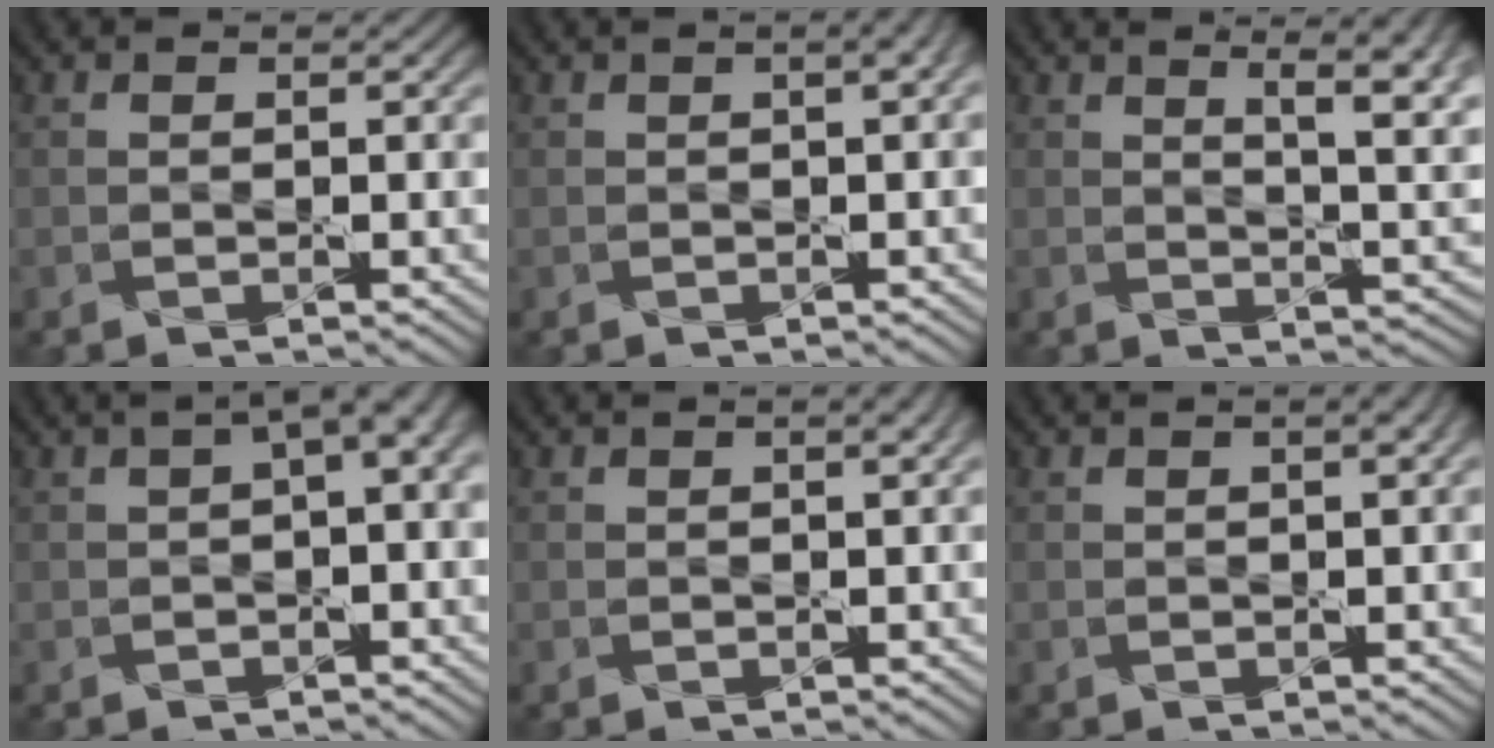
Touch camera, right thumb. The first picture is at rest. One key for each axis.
{"total": 2.6, "fx": 0.8, "fy": 0.9, "fz": 2.3, "tx": -0.027, "ty": 0.009, "tz": 0.007}
{"total": 10.0, "fx": 4.3, "fy": 3.4, "fz": 8.3, "tx": -0.102, "ty": 0.021, "tz": 0.053}
{"total": 4.1, "fx": 0.8, "fy": 1.3, "fz": 3.8, "tx": -0.051, "ty": 0.008, "tz": 0.012}
{"total": 1.5, "fx": 0.5, "fy": 0.4, "fz": 1.4, "tx": -0.020, "ty": 0.005, "tz": 0.003}
{"total": 1.9, "fx": 0.6, "fy": 0.6, "fz": 1.7, "tx": -0.022, "ty": 0.007, "tz": 0.005}